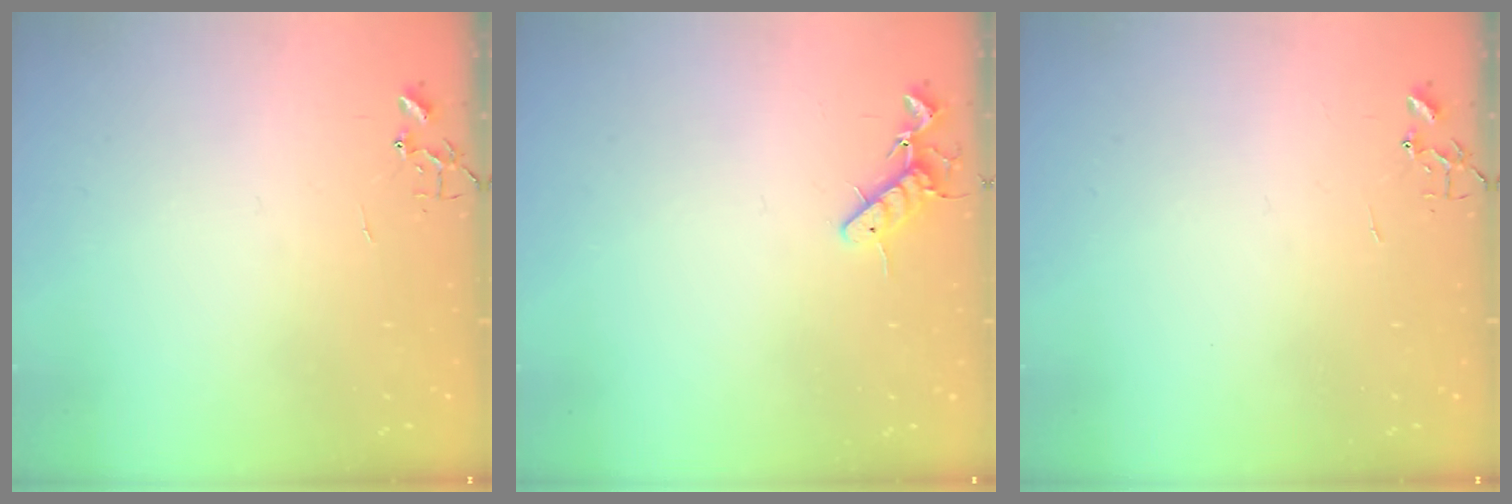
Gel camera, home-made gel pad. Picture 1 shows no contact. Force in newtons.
{"total": 8.6, "press": 8.5, "slide": 1.3}
{"total": 0.0}